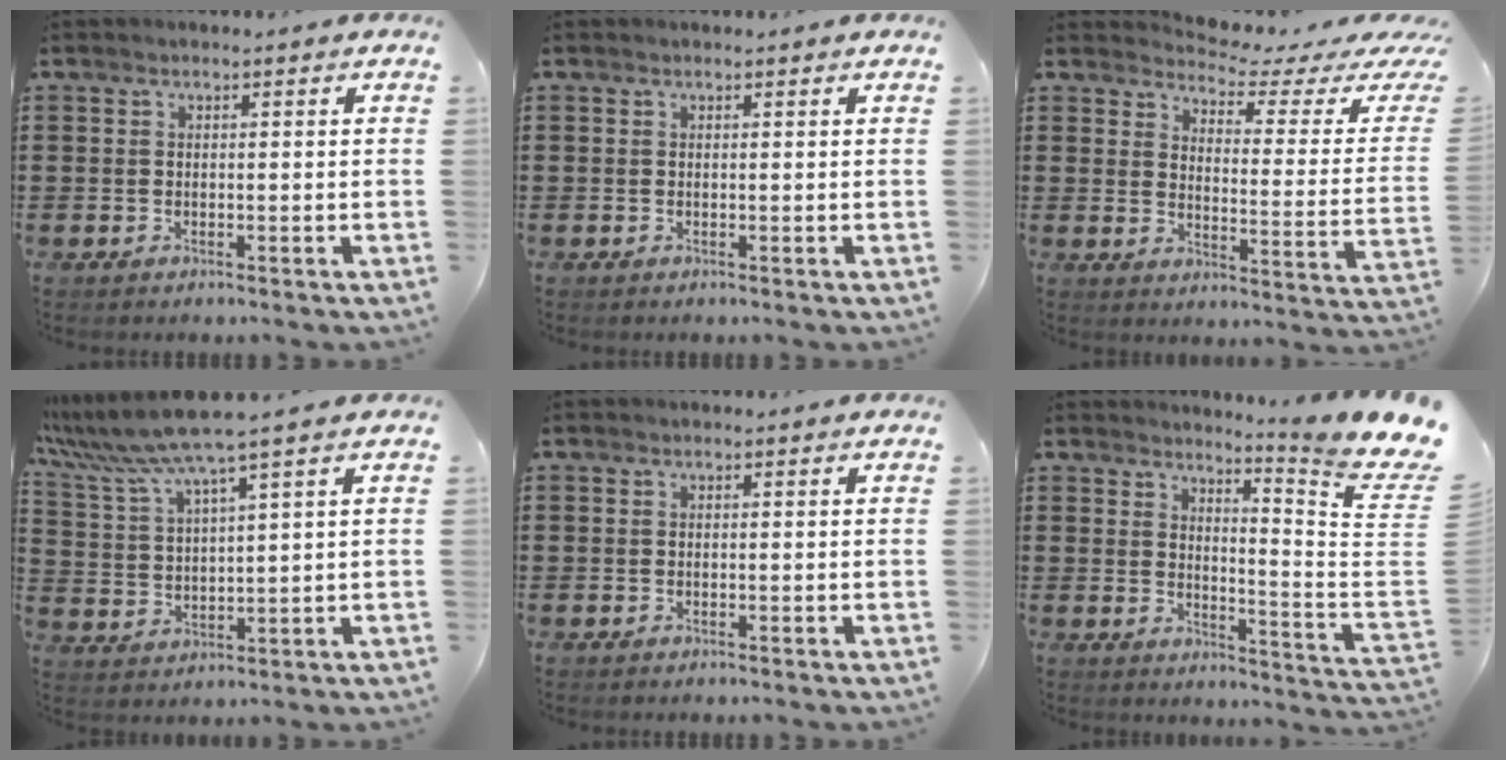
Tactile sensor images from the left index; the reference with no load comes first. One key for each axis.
{"total": 0.0}
{"total": 3.6, "fx": 3.2, "fy": 0.6, "fz": 1.6, "tx": -0.038, "ty": -0.033, "tz": 0.044}
{"total": 7.7, "fx": 6.1, "fy": -0.5, "fz": 4.6, "tx": -0.117, "ty": -0.030, "tz": 0.104}
{"total": 0.0}
{"total": 7.1, "fx": 5.5, "fy": -0.7, "fz": 4.6, "tx": -0.077, "ty": -0.058, "tz": 0.084}